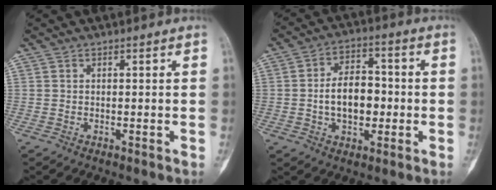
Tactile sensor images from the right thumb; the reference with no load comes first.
{"total": 10.3, "force": [-1.1, 6.5, 7.9], "torque": [-0.103, 0.022, -0.023]}